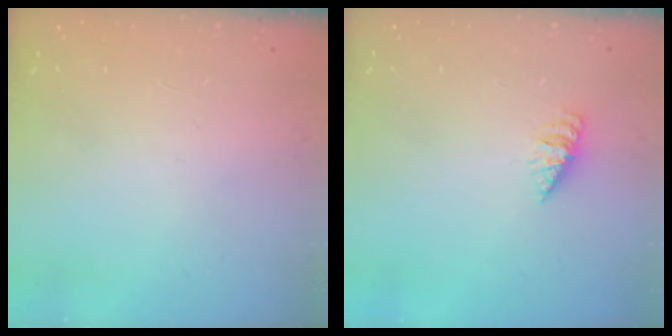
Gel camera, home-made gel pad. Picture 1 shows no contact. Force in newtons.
{"total": 2.6, "press": 2.6, "slide": 0.4}